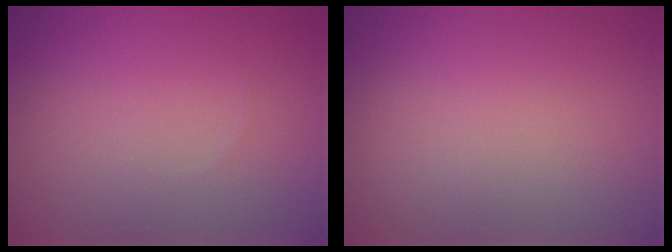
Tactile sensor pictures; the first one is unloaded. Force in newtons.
{"total": 0.0}